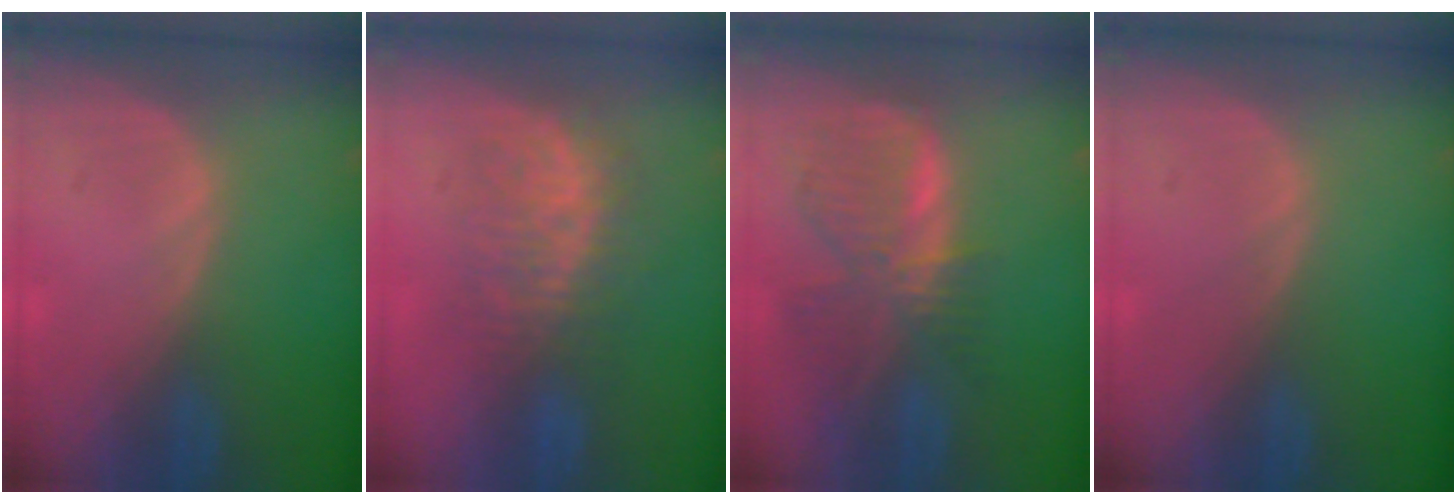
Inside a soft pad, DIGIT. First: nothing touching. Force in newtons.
{"total": 7.8, "press": 7.2, "slide": 2.9}
{"total": 8.7, "press": 7.5, "slide": 4.3}
{"total": 0.0}